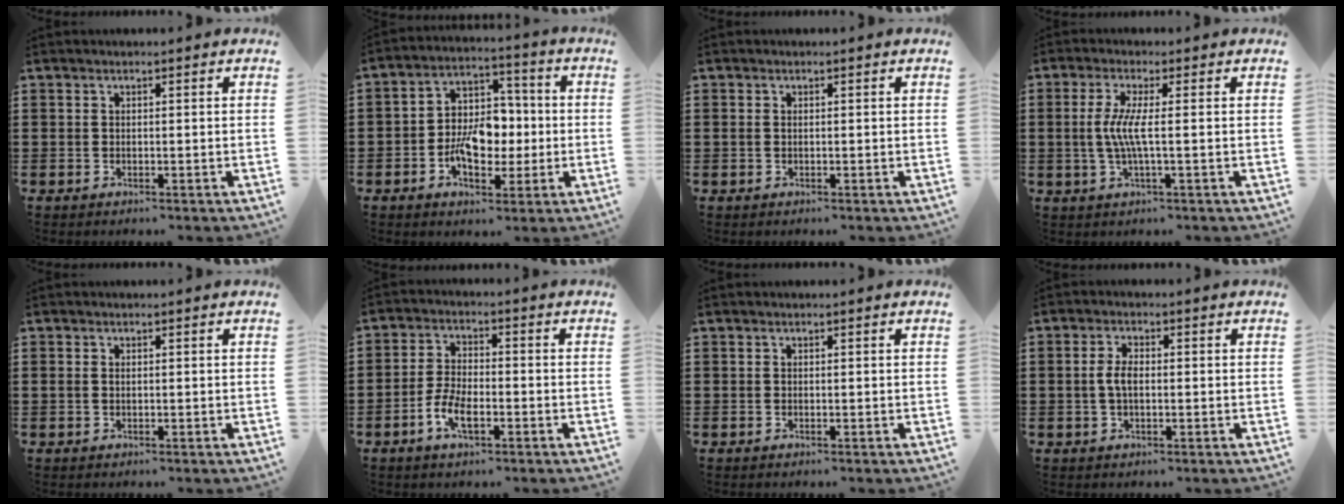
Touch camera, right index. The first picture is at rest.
{"total": 7.5, "force": [-1.6, 5.3, 5.1], "torque": [-0.093, 0.006, -0.035]}
{"total": 0.5, "force": [0.0, 0.4, 0.4], "torque": [-0.010, 0.000, 0.001]}
{"total": 4.7, "force": [-0.1, 0.0, 4.7], "torque": [-0.109, -0.013, -0.013]}
{"total": 0.7, "force": [0.1, 0.4, 0.5], "torque": [-0.013, 0.001, 0.002]}
{"total": 5.5, "force": [-2.3, 1.7, 4.7], "torque": [-0.111, -0.008, -0.049]}
{"total": 0.0}
{"total": 3.2, "force": [-0.1, 1.4, 2.8], "torque": [-0.069, -0.002, -0.008]}